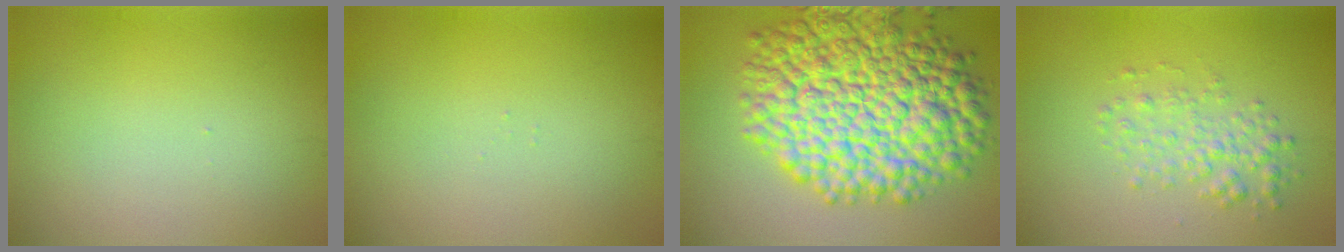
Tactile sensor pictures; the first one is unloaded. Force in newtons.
{"total": 0.0}
{"total": 14.0, "press": 14.0, "slide": 0.2}
{"total": 2.5, "press": 2.5, "slide": 0.0}